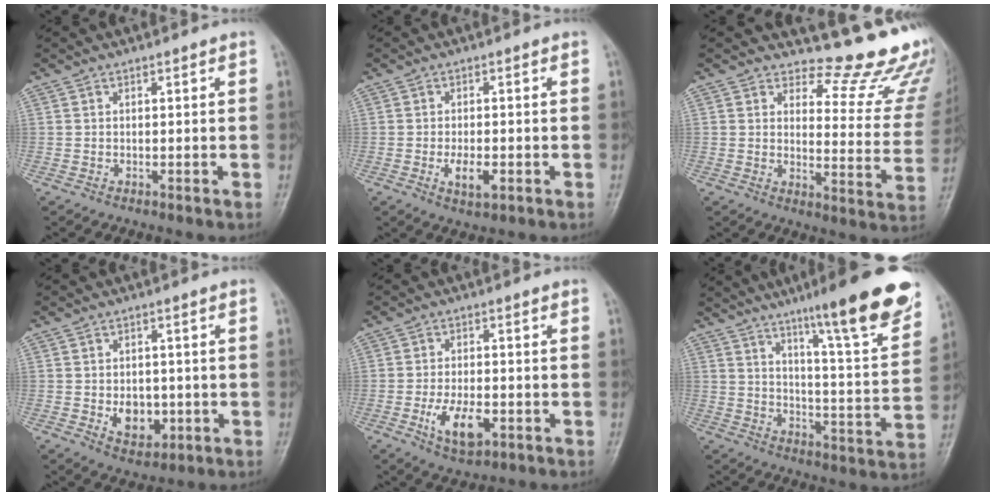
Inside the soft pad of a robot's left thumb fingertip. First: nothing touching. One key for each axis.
{"total": 4.2, "fx": -1.3, "fy": 1.9, "fz": 3.5, "tx": -0.059, "ty": -0.001, "tz": -0.017}
{"total": 15.3, "fx": 14.5, "fy": 3.7, "fz": 3.3, "tx": 0.003, "ty": -0.162, "tz": 0.154}
{"total": 6.3, "fx": -1.2, "fy": 4.6, "fz": 4.1, "tx": -0.038, "ty": -0.001, "tz": -0.006}
{"total": 7.4, "fx": -2.6, "fy": 3.7, "fz": 5.9, "tx": -0.100, "ty": 0.005, "tz": -0.039}
{"total": 18.7, "fx": 12.3, "fy": 1.9, "fz": 13.9, "tx": -0.173, "ty": -0.065, "tz": 0.181}